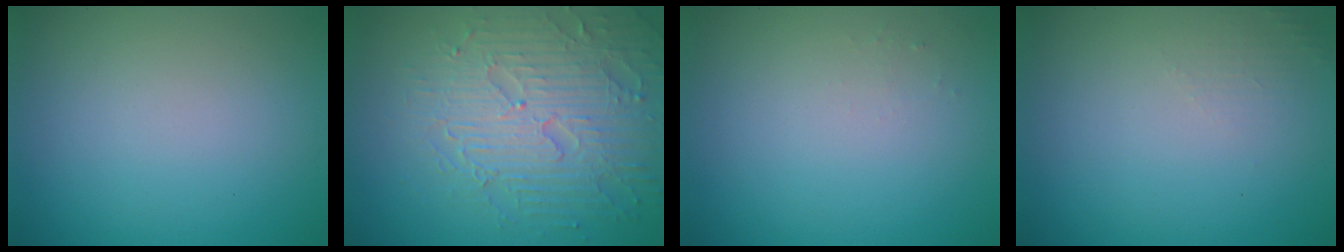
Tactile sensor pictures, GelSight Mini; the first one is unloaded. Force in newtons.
{"total": 6.7, "press": 5.5, "slide": 3.8}
{"total": 0.5, "press": 0.5, "slide": 0.2}
{"total": 1.1, "press": 1.1, "slide": 0.3}